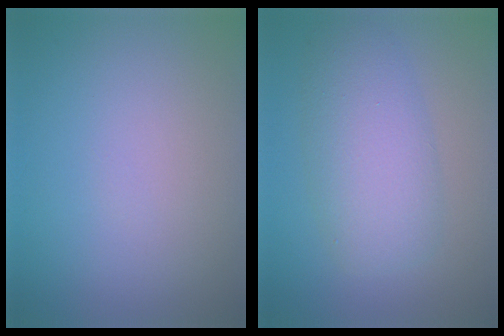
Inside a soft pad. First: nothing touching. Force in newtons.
{"total": 5.6, "press": 5.6, "slide": 0.1}